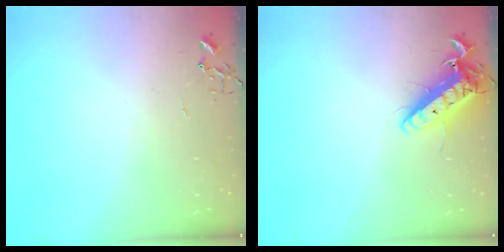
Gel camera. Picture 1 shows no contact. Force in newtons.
{"total": 15.0, "press": 14.8, "slide": 2.4}